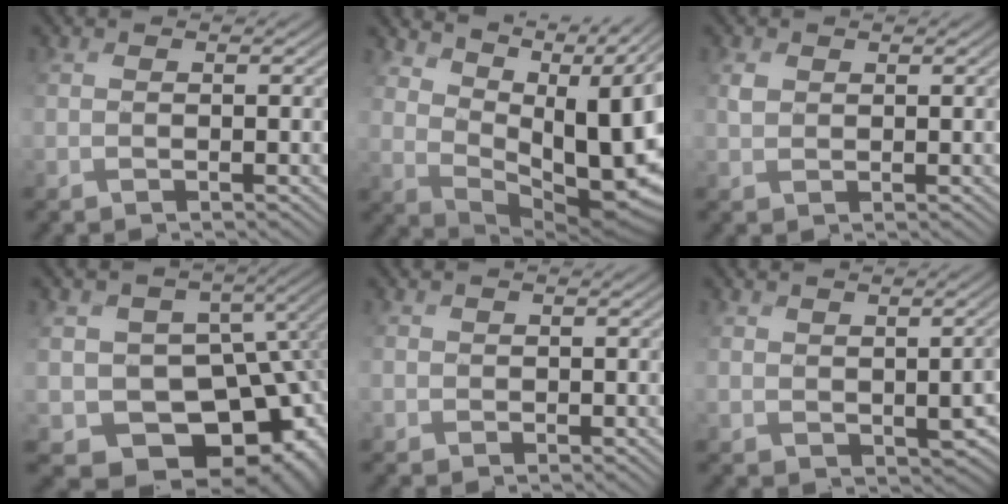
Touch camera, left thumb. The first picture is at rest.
{"total": 13.2, "force": [6.1, 6.0, 10.0], "torque": [-0.151, 0.011, 0.109]}
{"total": 0.9, "force": [0.7, -0.1, -0.6], "torque": [0.001, 0.000, 0.018]}
{"total": 11.9, "force": [-3.5, 9.5, 6.3], "torque": [-0.106, -0.039, -0.028]}
{"total": 2.2, "force": [0.4, -0.3, -2.2], "torque": [0.029, -0.001, 0.016]}
{"total": 2.8, "force": [-0.3, 2.4, 1.4], "torque": [-0.022, -0.018, 0.020]}